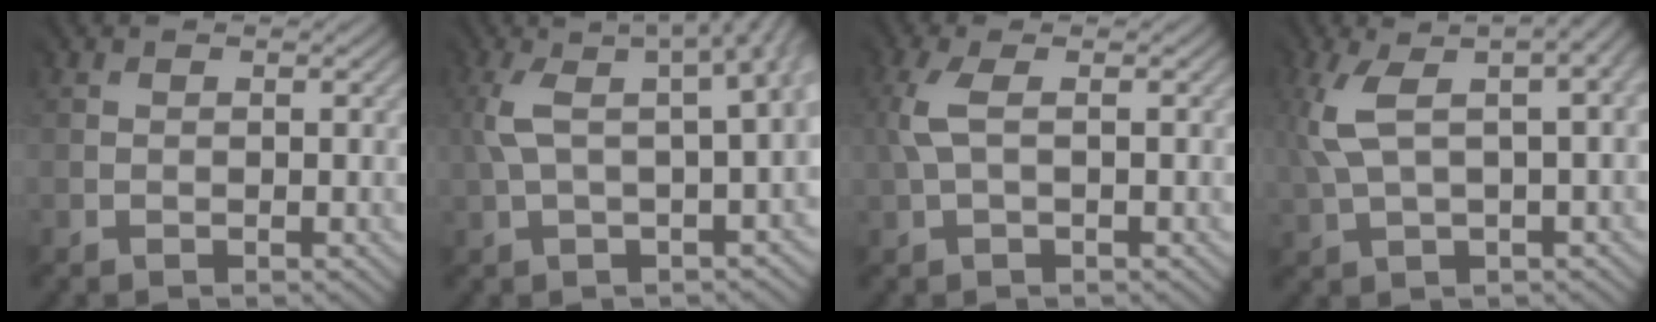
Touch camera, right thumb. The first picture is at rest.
{"total": 9.9, "force": [2.0, 3.3, 9.2], "torque": [-0.175, 0.025, 0.043]}
{"total": 2.9, "force": [0.4, 1.2, 2.7], "torque": [-0.087, 0.007, 0.007]}
{"total": 8.3, "force": [2.3, 2.9, 7.4], "torque": [-0.171, 0.009, 0.052]}